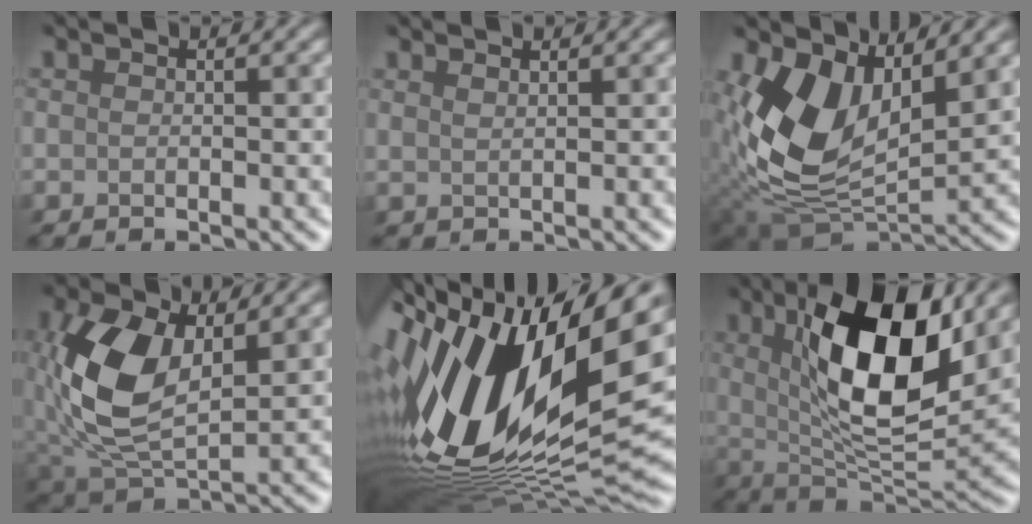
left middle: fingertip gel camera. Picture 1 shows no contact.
{"total": 1.1, "force": [1.1, 0.2, 0.4], "torque": [-0.004, 0.001, 0.002]}
{"total": 9.2, "force": [2.1, 5.5, 7.0], "torque": [-0.163, -0.021, 0.039]}
{"total": 8.2, "force": [1.1, 4.7, 6.6], "torque": [-0.171, -0.001, 0.021]}
{"total": 19.4, "force": [1.0, 8.6, 17.4], "torque": [-0.366, -0.032, 0.016]}
{"total": 11.2, "force": [3.5, 4.0, 9.9], "torque": [-0.173, -0.006, 0.058]}